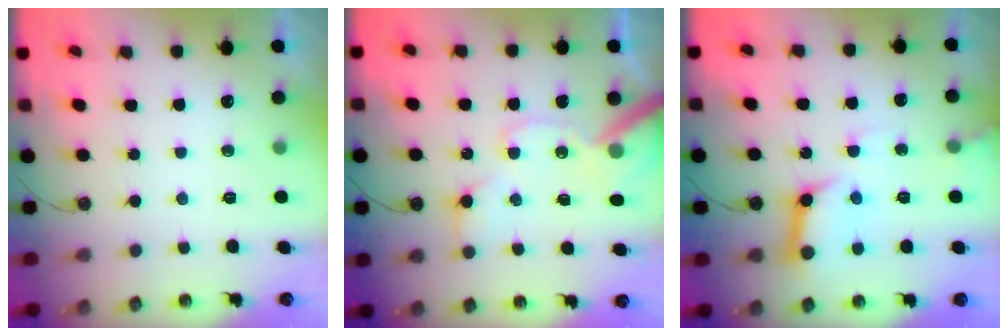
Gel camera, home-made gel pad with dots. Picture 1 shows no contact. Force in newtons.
{"total": 13.7, "press": 13.6, "slide": 2.0}
{"total": 13.5, "press": 13.4, "slide": 1.7}